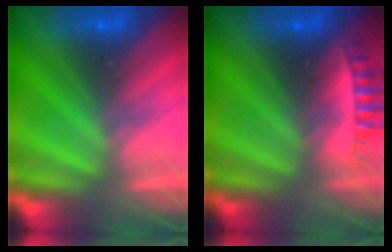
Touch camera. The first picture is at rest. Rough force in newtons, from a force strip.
{"total": 2.4}